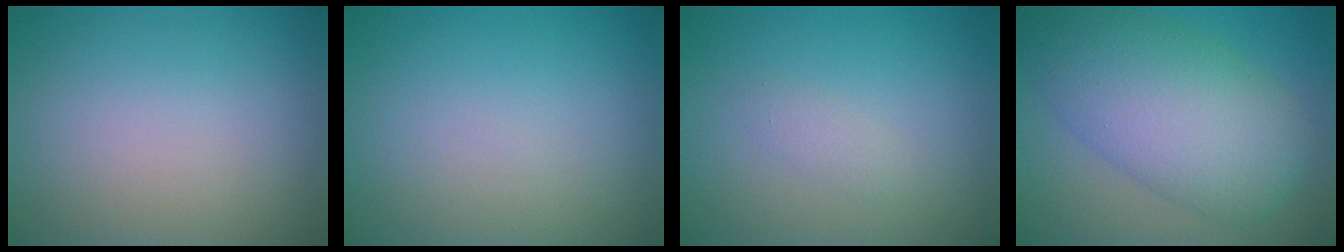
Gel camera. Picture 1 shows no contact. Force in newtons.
{"total": 0.0}
{"total": 1.0, "press": 1.0, "slide": 0.0}
{"total": 9.5, "press": 9.4, "slide": 0.3}